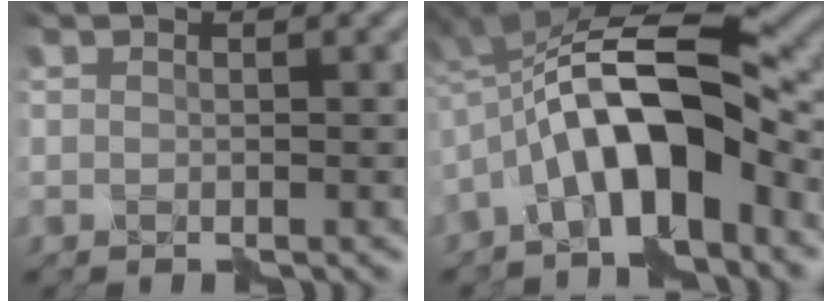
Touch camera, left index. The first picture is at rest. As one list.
[{"total": 10.2, "force": [-3.0, 3.8, 9.0], "torque": [-0.149, 0.021, -0.059]}]